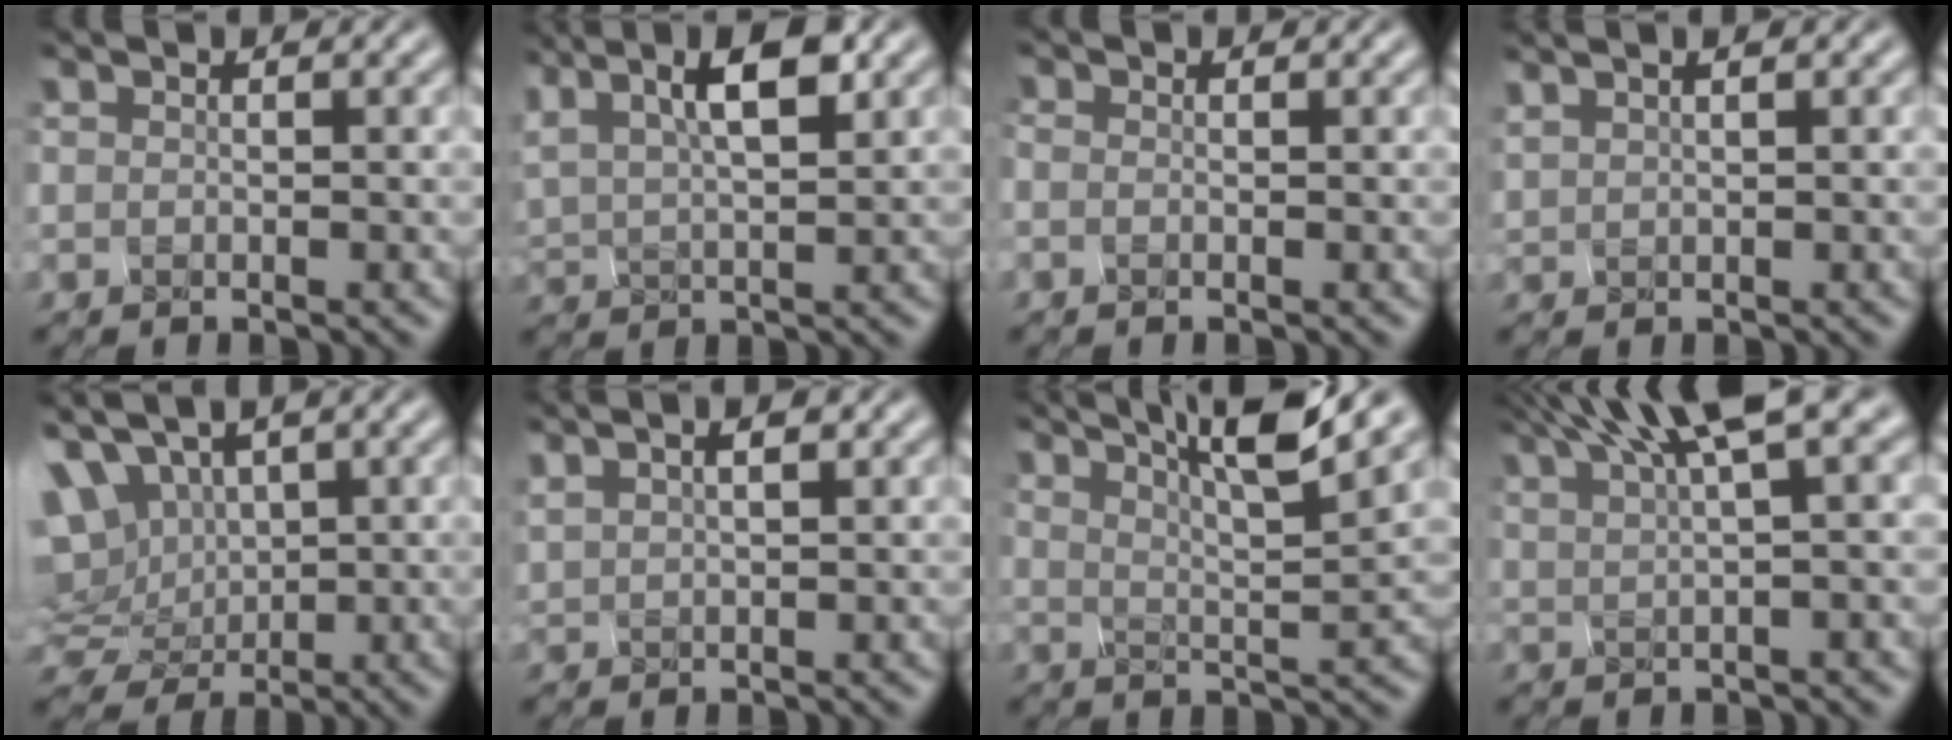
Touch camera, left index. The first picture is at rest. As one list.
[{"total": 8.6, "force": [5.2, 3.0, 6.1], "torque": [-0.126, 0.033, 0.076]}, {"total": 0.8, "force": [-0.1, 0.6, 0.5], "torque": [-0.004, 0.001, -0.014]}, {"total": 3.7, "force": [2.7, 1.4, 2.0], "torque": [-0.013, 0.027, 0.024]}, {"total": 8.2, "force": [4.0, 5.1, 5.1], "torque": [-0.129, 0.025, 0.089]}, {"total": 5.0, "force": [3.5, 2.0, 3.0], "torque": [-0.031, 0.036, 0.035]}, {"total": 7.5, "force": [5.1, 0.9, 5.5], "torque": [-0.083, 0.017, 0.081]}, {"total": 7.5, "force": [4.9, 1.4, 5.6], "torque": [-0.062, 0.032, 0.072]}]